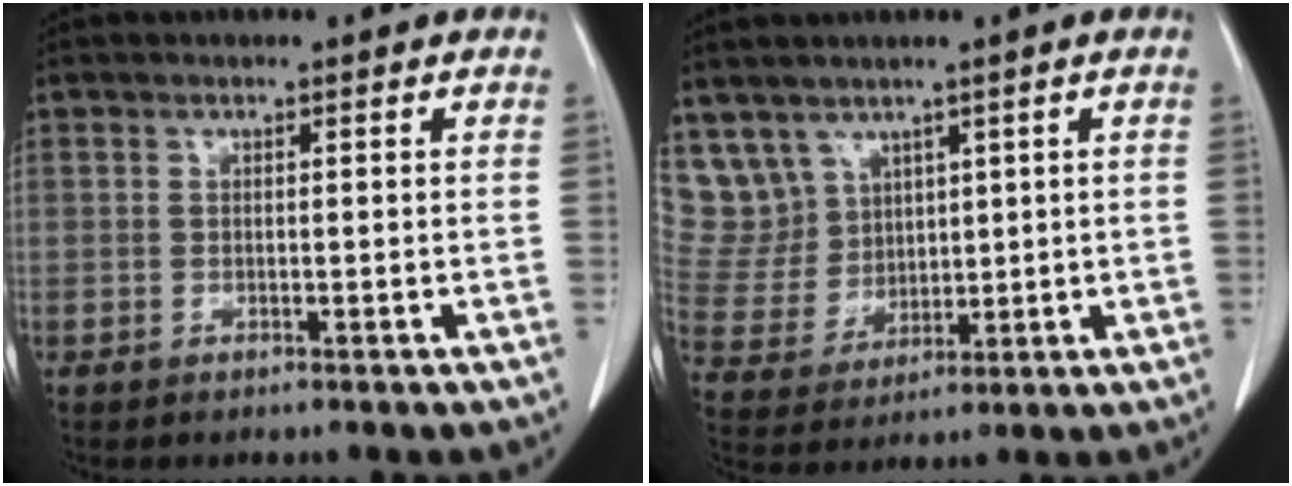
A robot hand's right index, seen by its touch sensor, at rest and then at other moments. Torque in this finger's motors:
{"motor_torque": [0.01, 0.25, 0.07, 0.04]}